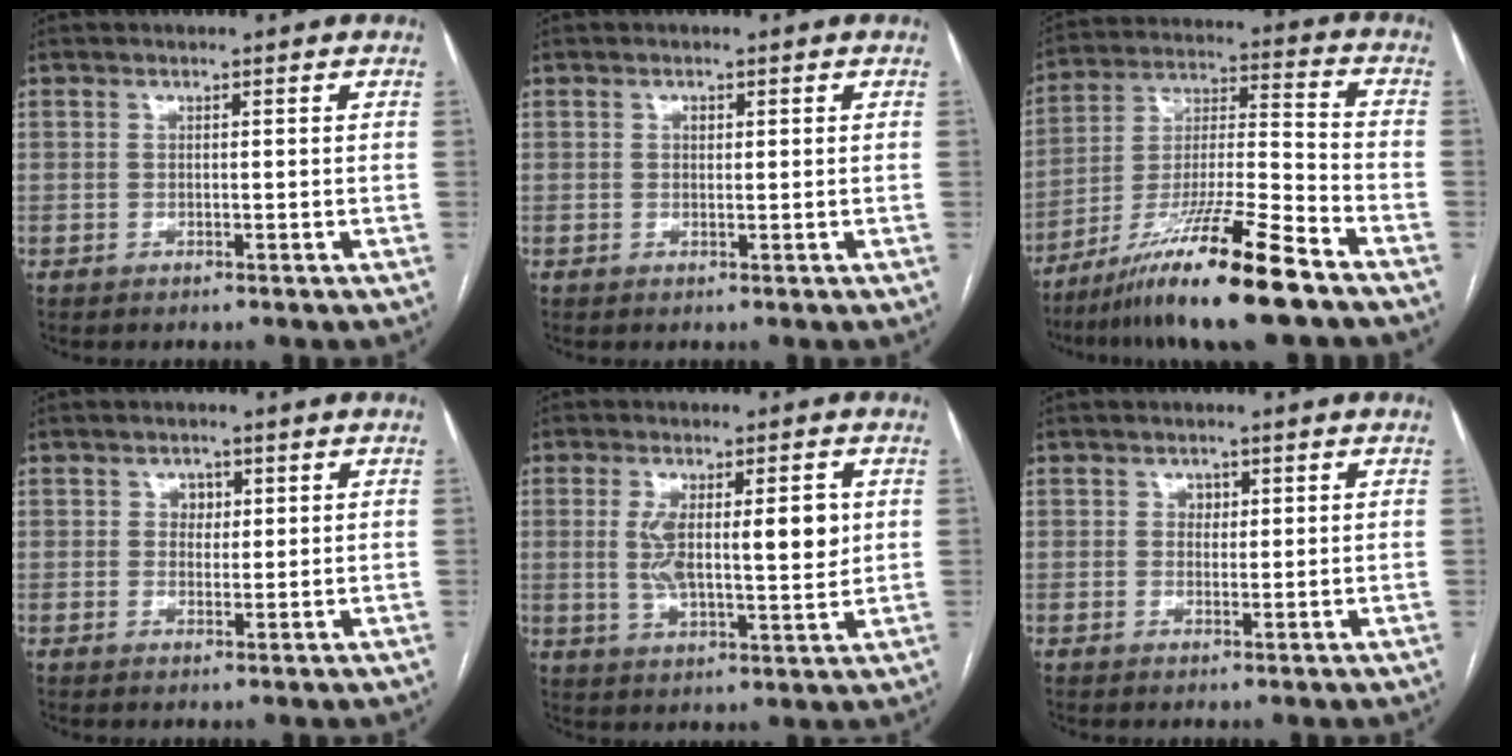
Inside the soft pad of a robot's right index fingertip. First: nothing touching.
{"total": 0.8, "force": [0.3, 0.5, 0.5], "torque": [-0.008, 0.001, 0.005]}
{"total": 17.2, "force": [-12.1, -0.1, 12.2], "torque": [-0.241, -0.027, -0.216]}
{"total": 2.1, "force": [0.7, 1.7, 1.0], "torque": [-0.010, 0.003, 0.009]}
{"total": 10.3, "force": [1.5, 2.9, 9.8], "torque": [-0.168, 0.001, 0.029]}
{"total": 1.5, "force": [0.6, 1.2, 0.7], "torque": [-0.005, 0.002, 0.007]}